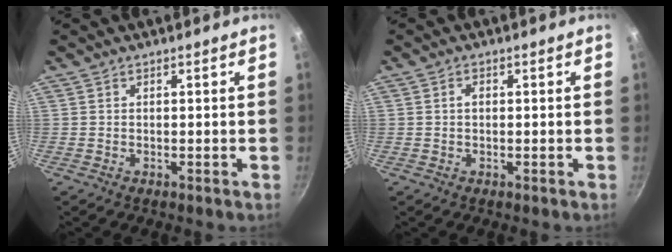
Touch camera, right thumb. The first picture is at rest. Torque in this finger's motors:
{"motor_torque": [-0.01, 0.35, 0.45, -0.32, -0.03]}